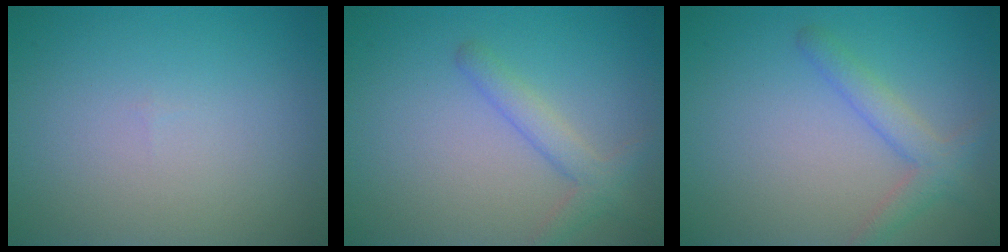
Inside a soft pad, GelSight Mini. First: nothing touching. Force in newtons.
{"total": 2.5, "press": 2.5, "slide": 0.1}
{"total": 2.7, "press": 2.7, "slide": 0.2}